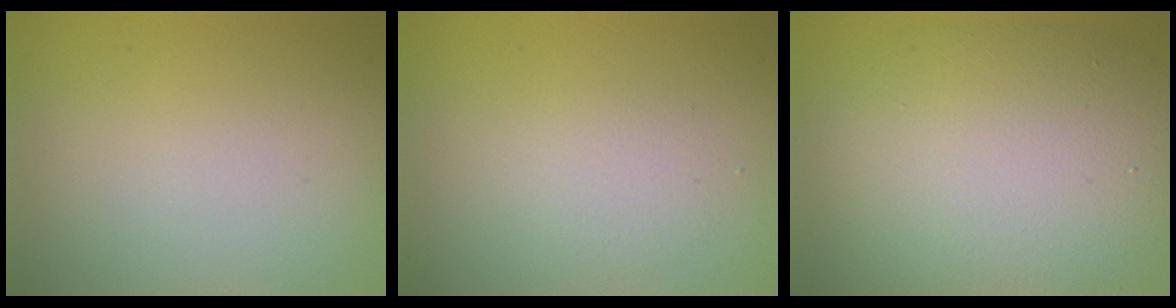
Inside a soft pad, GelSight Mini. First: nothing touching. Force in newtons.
{"total": 1.6, "press": 1.6, "slide": 0.0}
{"total": 10.6, "press": 10.6, "slide": 0.5}